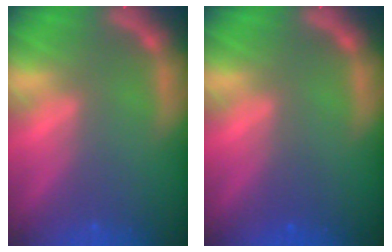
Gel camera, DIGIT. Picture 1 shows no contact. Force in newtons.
{"total": 1.0}